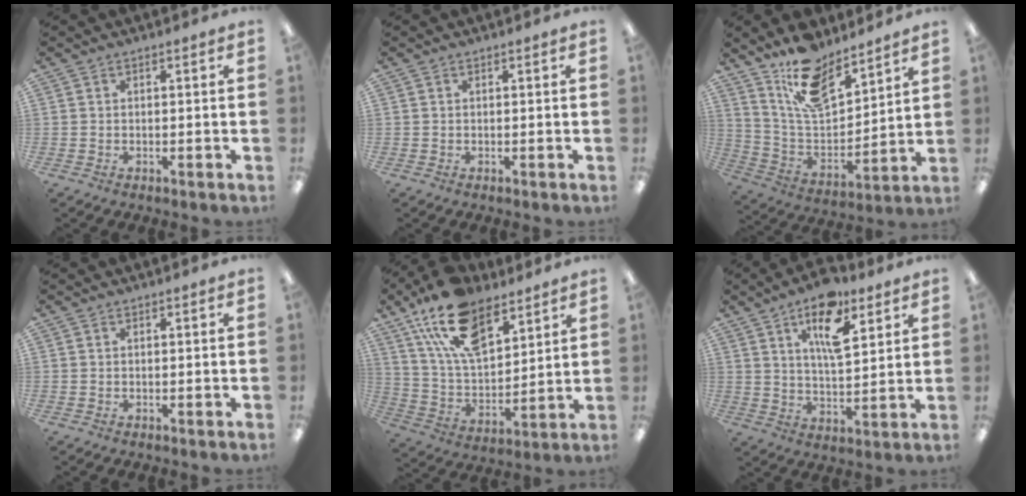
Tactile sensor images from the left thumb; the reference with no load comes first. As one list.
[{"total": 0.0}, {"total": 15.1, "force": [12.0, 6.1, 7.0], "torque": [-0.135, -0.074, 0.218]}, {"total": 0.0}, {"total": 18.9, "force": [11.9, 9.6, 11.0], "torque": [-0.207, -0.047, 0.218]}, {"total": 13.3, "force": [7.9, 5.6, 9.1], "torque": [-0.136, -0.033, 0.130]}]